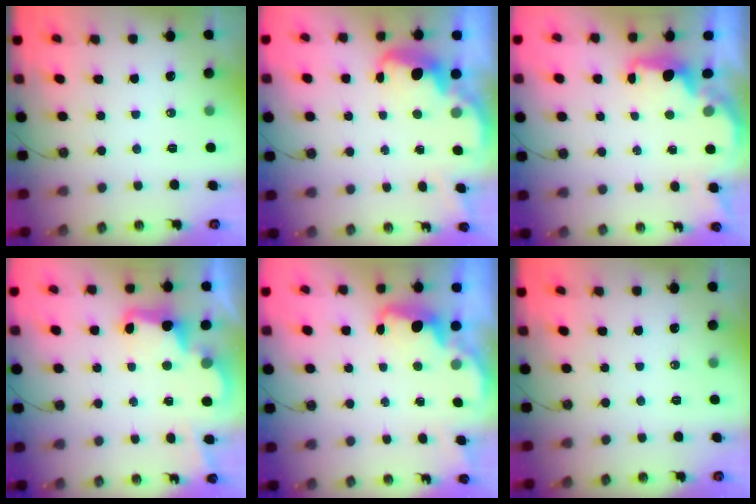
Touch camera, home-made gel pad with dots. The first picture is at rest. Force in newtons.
{"total": 3.1, "press": 3.1, "slide": 0.5}
{"total": 1.8, "press": 1.7, "slide": 0.5}
{"total": 3.6, "press": 3.5, "slide": 0.7}
{"total": 2.3, "press": 2.3, "slide": 0.5}
{"total": 0.0}